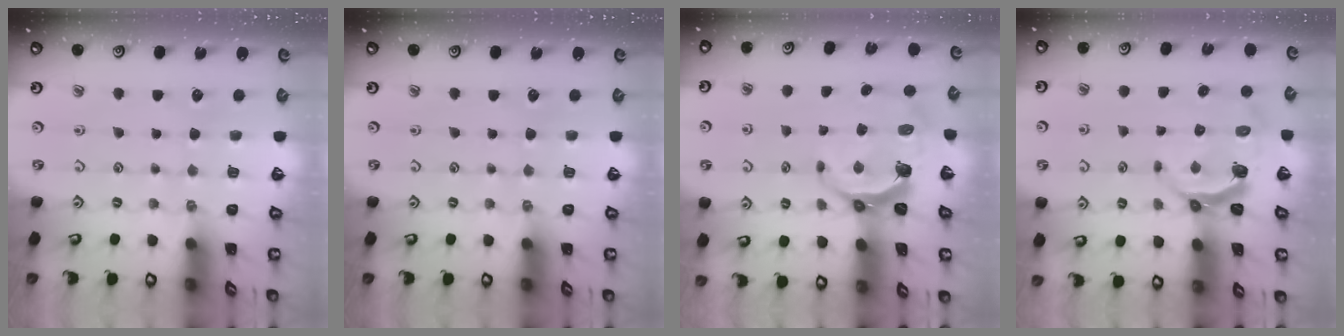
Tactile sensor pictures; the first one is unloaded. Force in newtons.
{"total": 0.0}
{"total": 7.0, "press": 5.6, "slide": 4.3}
{"total": 4.5, "press": 3.2, "slide": 3.2}